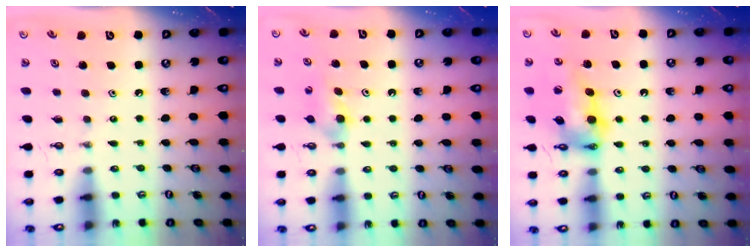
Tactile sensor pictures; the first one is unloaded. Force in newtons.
{"total": 5.2, "press": 5.1, "slide": 0.9}
{"total": 14.1, "press": 14.0, "slide": 1.2}